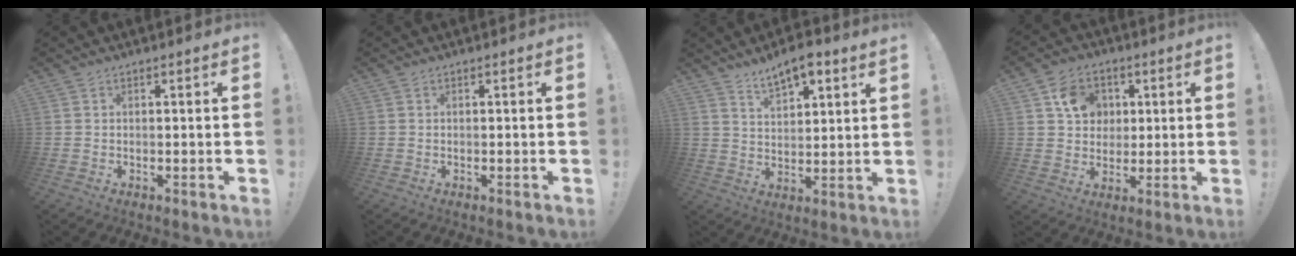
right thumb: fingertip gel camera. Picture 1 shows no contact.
{"total": 0.0}
{"total": 7.6, "force": [5.9, 2.4, 4.1], "torque": [-0.062, -0.034, 0.105]}
{"total": 10.8, "force": [3.6, 9.2, 4.4], "torque": [-0.055, -0.008, 0.074]}